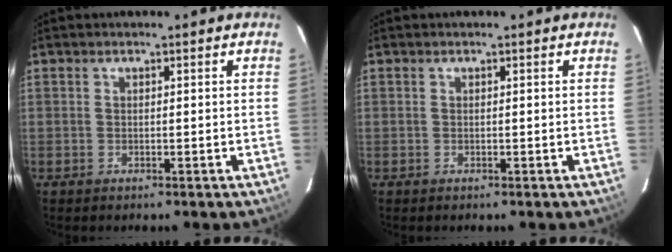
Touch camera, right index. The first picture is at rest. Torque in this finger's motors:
{"motor_torque": [0.60, 0.60, -0.03, 0.00]}